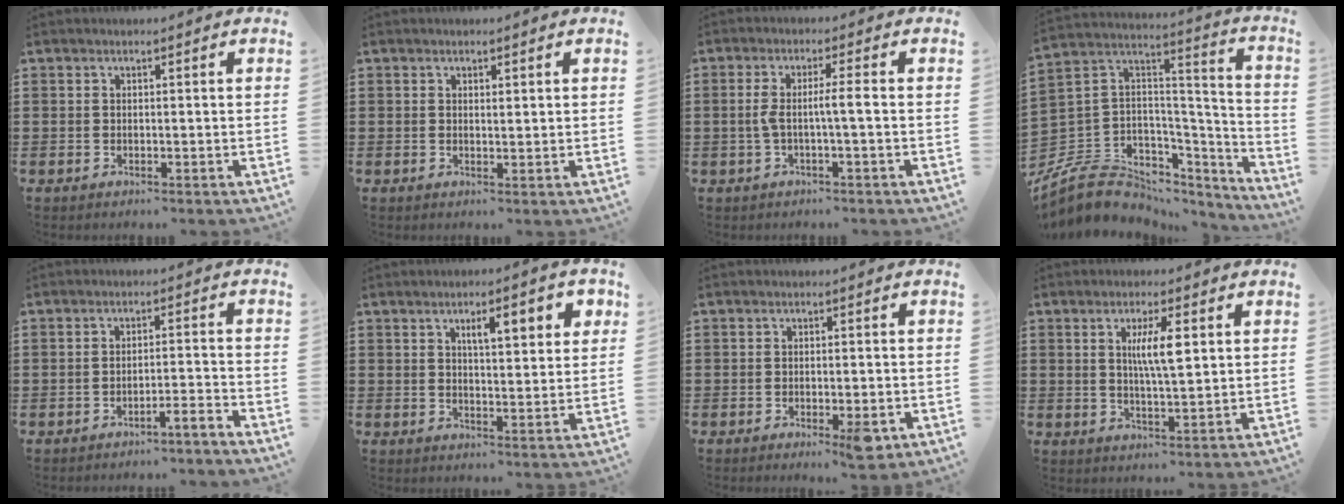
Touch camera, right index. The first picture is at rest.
{"total": 0.7, "force": [0.5, 0.3, 0.4], "torque": [-0.008, 0.003, 0.008]}
{"total": 4.2, "force": [-0.5, 0.0, 4.2], "torque": [-0.085, -0.006, -0.016]}
{"total": 8.4, "force": [-5.5, 6.1, 1.8], "torque": [-0.067, -0.002, -0.102]}
{"total": 3.2, "force": [-3.0, -0.5, 1.1], "torque": [-0.019, -0.003, -0.062]}
{"total": 5.6, "force": [2.4, 1.6, 4.9], "torque": [-0.076, -0.003, 0.032]}
{"total": 3.3, "force": [-1.5, 0.7, 2.8], "torque": [-0.044, -0.001, -0.024]}
{"total": 5.7, "force": [1.6, 1.0, 5.4], "torque": [-0.109, 0.007, 0.023]}